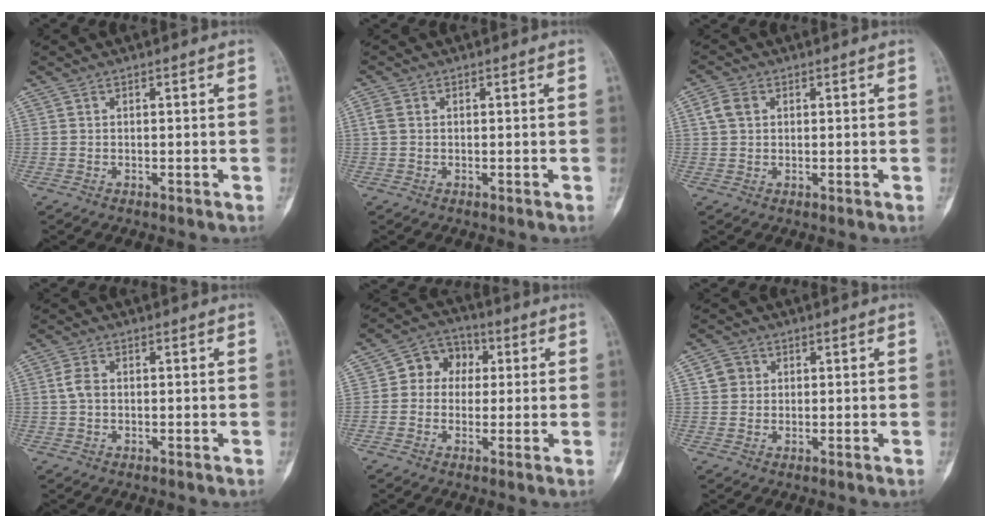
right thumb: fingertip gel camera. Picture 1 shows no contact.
{"total": 1.8, "force": [0.3, 1.2, 1.2], "torque": [-0.038, 0.006, 0.006]}
{"total": 3.4, "force": [1.0, 2.6, 2.1], "torque": [-0.042, 0.008, 0.018]}
{"total": 2.7, "force": [0.1, 1.7, 2.0], "torque": [-0.045, 0.006, -0.002]}
{"total": 7.8, "force": [1.0, 6.6, 4.1], "torque": [-0.029, 0.018, 0.004]}
{"total": 3.2, "force": [0.7, 2.9, 1.0], "torque": [-0.002, 0.001, 0.010]}